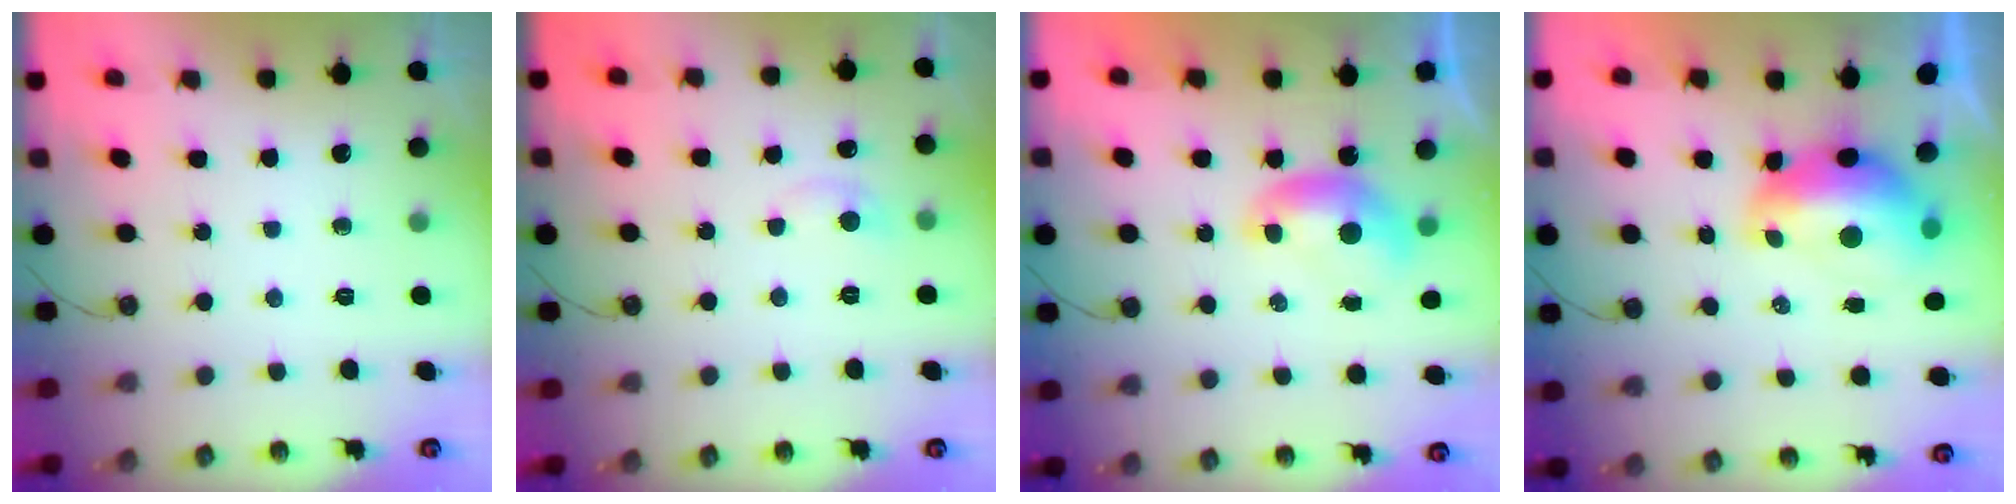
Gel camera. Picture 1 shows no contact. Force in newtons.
{"total": 2.0, "press": 1.7, "slide": 1.1}
{"total": 0.0}
{"total": 3.1, "press": 3.0, "slide": 1.0}